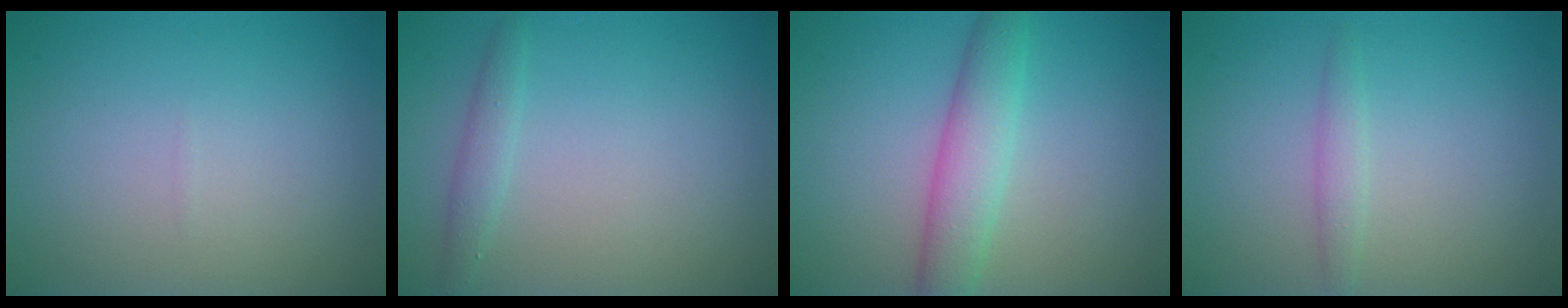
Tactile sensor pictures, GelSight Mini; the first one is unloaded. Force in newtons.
{"total": 1.4, "press": 1.4, "slide": 0.0}
{"total": 4.1, "press": 4.1, "slide": 0.1}
{"total": 1.4, "press": 1.4, "slide": 0.0}